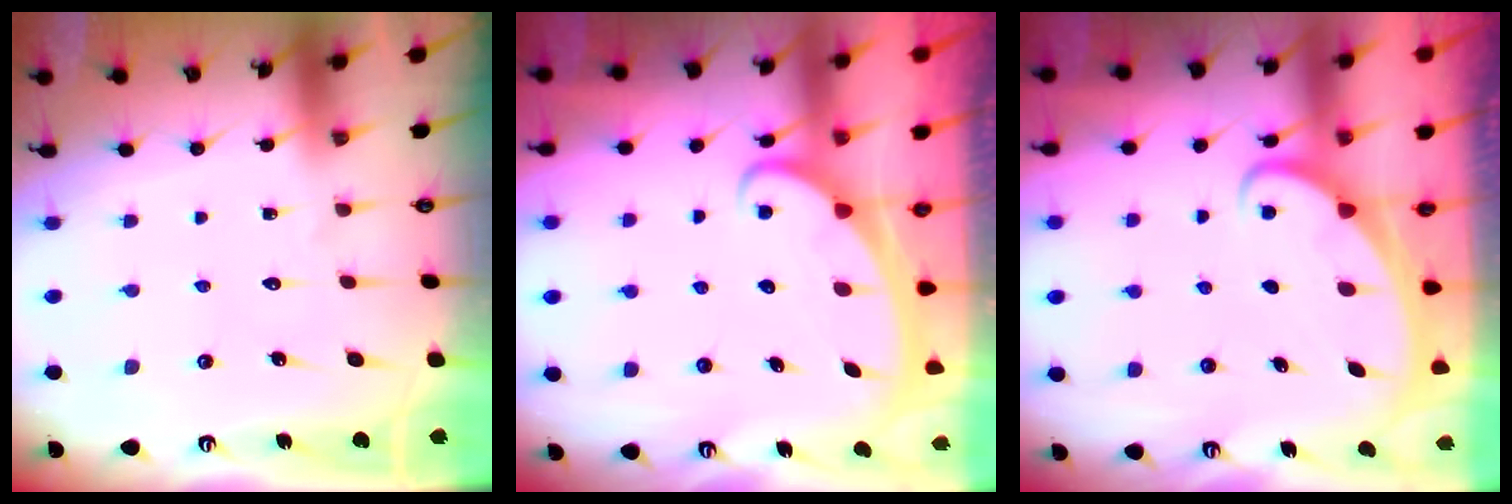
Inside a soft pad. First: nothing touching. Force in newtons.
{"total": 2.3, "press": 2.3, "slide": 0.2}
{"total": 2.4, "press": 2.4, "slide": 0.3}